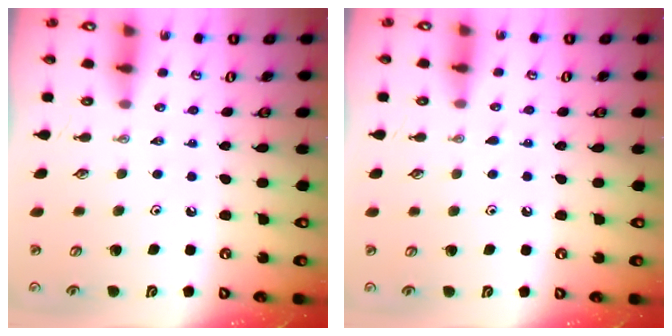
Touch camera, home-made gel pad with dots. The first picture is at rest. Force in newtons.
{"total": 4.2, "press": 4.2, "slide": 0.4}